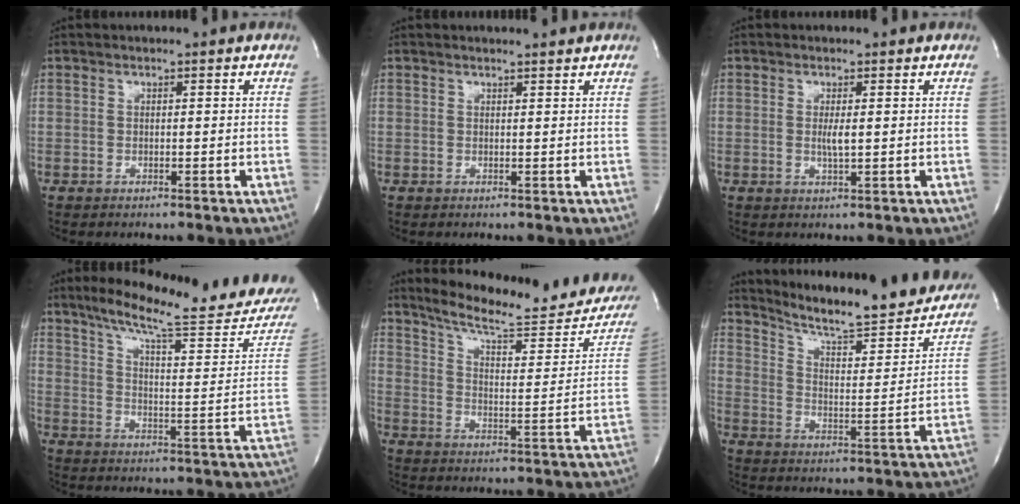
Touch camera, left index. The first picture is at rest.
{"total": 2.1, "force": [2.1, -0.1, 0.2], "torque": [-0.009, -0.001, 0.025]}
{"total": 1.9, "force": [0.2, 0.1, 1.9], "torque": [-0.041, -0.003, 0.005]}
{"total": 22.0, "force": [18.9, 2.4, 11.0], "torque": [-0.161, -0.038, 0.249]}
{"total": 21.1, "force": [18.3, 4.3, 9.7], "torque": [-0.132, -0.024, 0.241]}
{"total": 24.6, "force": [21.5, 3.4, 11.6], "torque": [-0.172, -0.051, 0.284]}